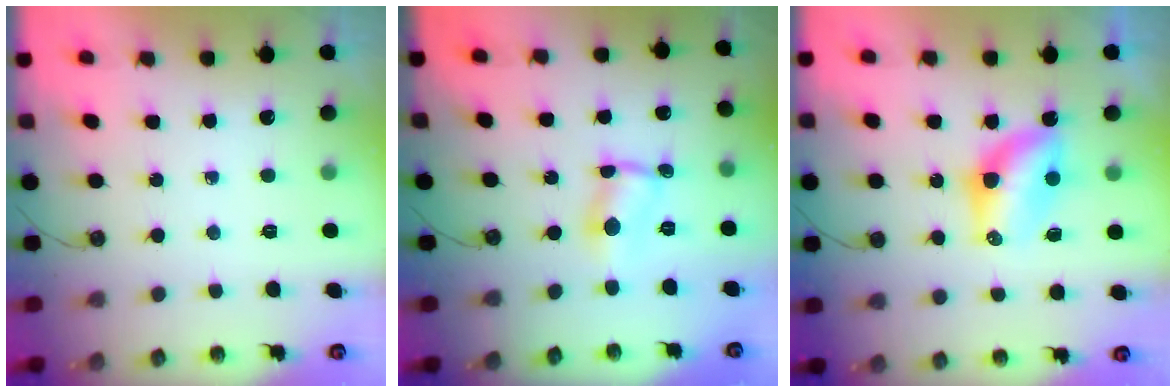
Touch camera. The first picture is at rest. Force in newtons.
{"total": 2.0, "press": 2.0, "slide": 0.1}
{"total": 9.3, "press": 8.2, "slide": 4.3}